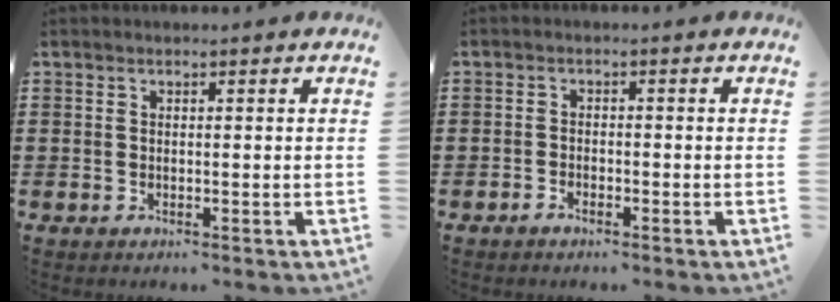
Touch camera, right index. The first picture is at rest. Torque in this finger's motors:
{"motor_torque": [-0.15, 1.68, 0.00, -0.01]}